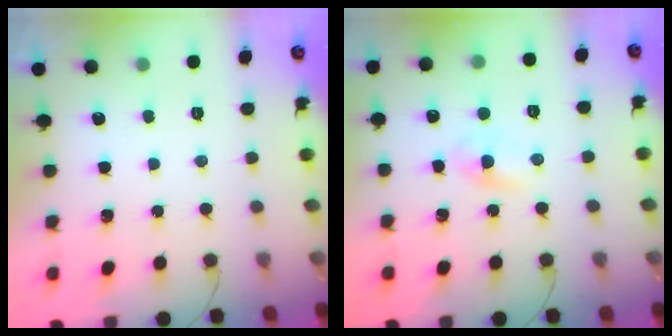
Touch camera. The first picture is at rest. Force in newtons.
{"total": 2.8, "press": 2.6, "slide": 1.1}